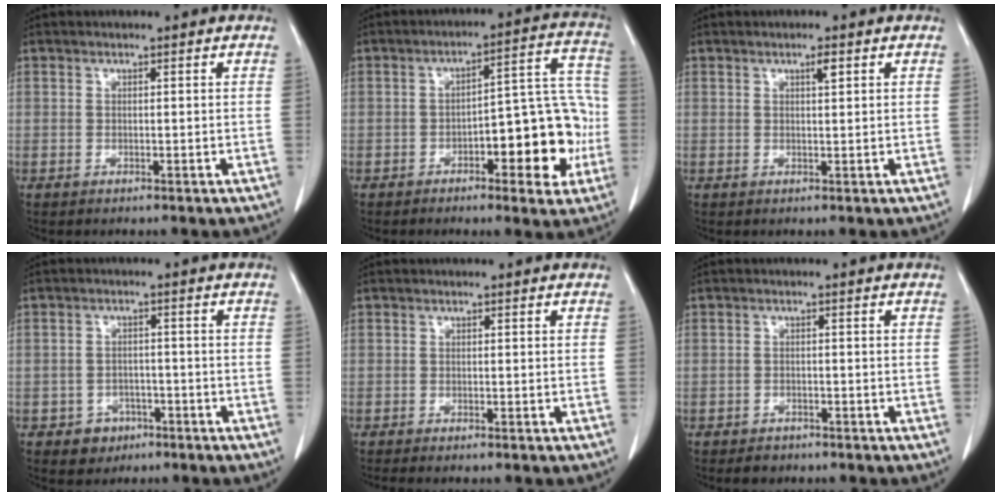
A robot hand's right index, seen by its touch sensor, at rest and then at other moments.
{"total": 13.6, "force": [-3.9, 4.7, 12.2], "torque": [-0.146, 0.042, -0.049]}
{"total": 1.4, "force": [0.7, 0.2, 1.2], "torque": [-0.022, -0.001, 0.011]}
{"total": 3.6, "force": [-1.9, 3.0, 0.7], "torque": [-0.004, 0.012, -0.018]}
{"total": 1.9, "force": [-1.7, 0.1, 1.0], "torque": [-0.011, -0.003, -0.021]}
{"total": 2.0, "force": [-1.5, 1.2, 0.5], "torque": [-0.011, 0.001, -0.017]}